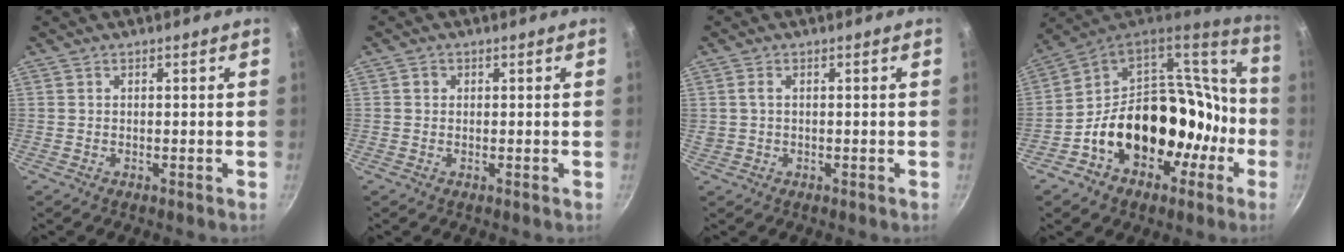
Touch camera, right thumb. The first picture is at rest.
{"total": 1.2, "force": [0.3, 1.1, 0.4], "torque": [-0.004, 0.003, 0.002]}
{"total": 1.5, "force": [0.2, 1.0, 1.1], "torque": [-0.019, 0.005, 0.007]}
{"total": 24.1, "force": [-6.1, 17.9, 15.0], "torque": [-0.198, 0.077, -0.085]}